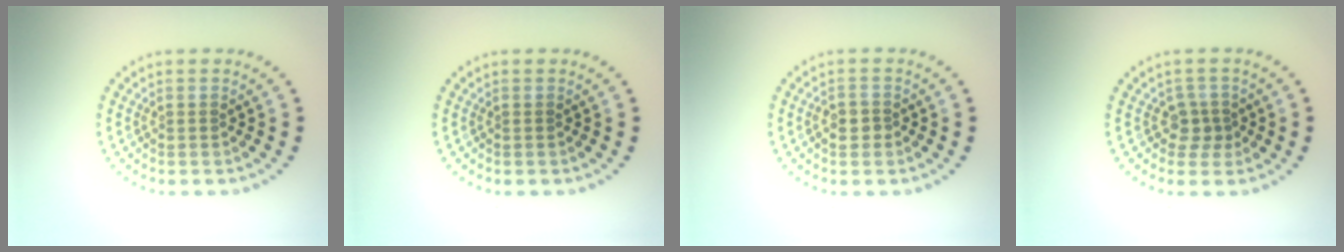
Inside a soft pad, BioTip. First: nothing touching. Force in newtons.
{"total": 0.0}
{"total": 1.6, "press": 1.6, "slide": 0.3}
{"total": 1.9, "press": 1.6, "slide": 1.1}